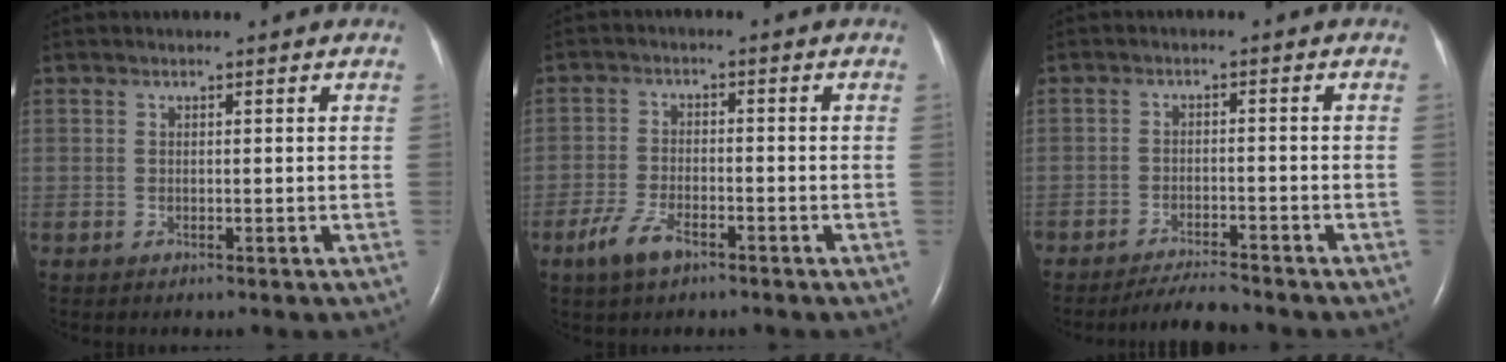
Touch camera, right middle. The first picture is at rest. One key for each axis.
{"total": 5.1, "fx": -3.3, "fy": 1.8, "fz": 3.4, "tx": -0.080, "ty": -0.005, "tz": -0.061}
{"total": 4.3, "fx": -4.2, "fy": 0.0, "fz": 1.1, "tx": -0.022, "ty": -0.017, "tz": -0.071}